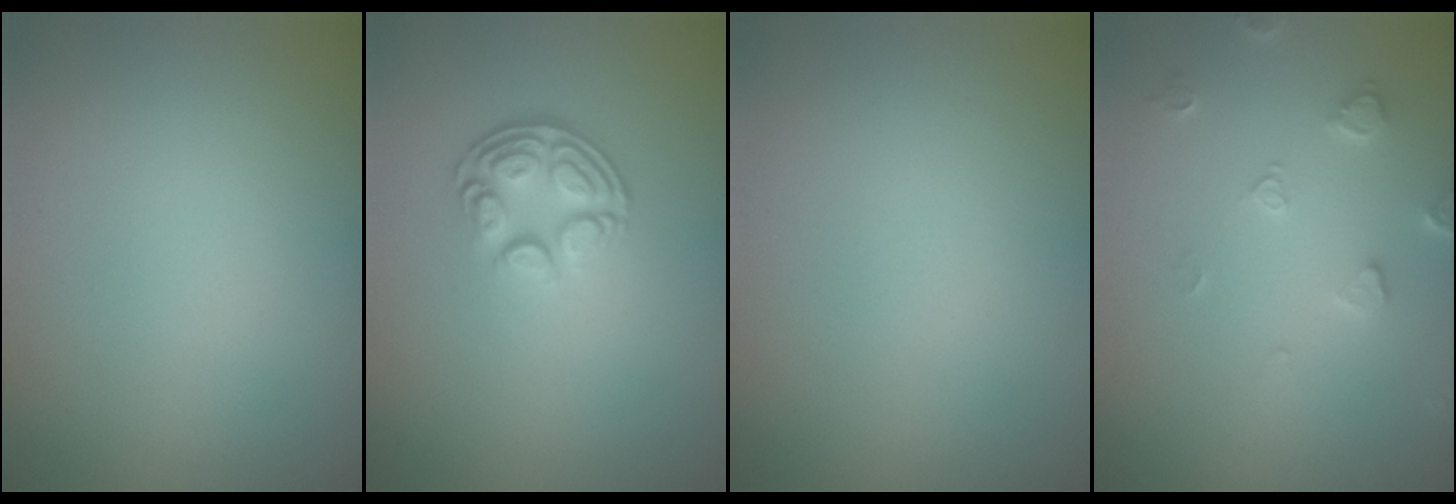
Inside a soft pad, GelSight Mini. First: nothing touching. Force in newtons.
{"total": 3.7, "press": 2.7, "slide": 2.6}
{"total": 0.0}
{"total": 2.2, "press": 2.2, "slide": 0.4}